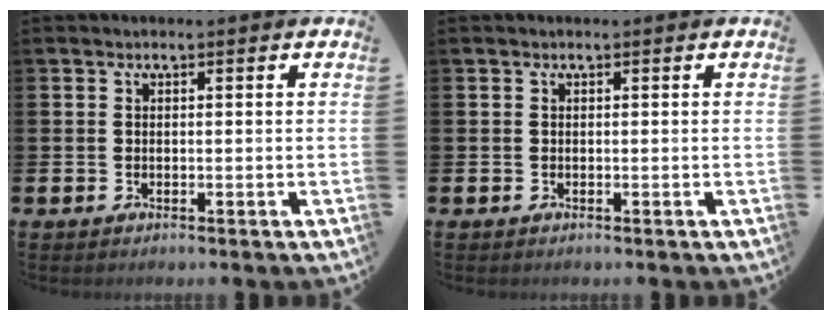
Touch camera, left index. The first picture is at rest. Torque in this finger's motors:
{"motor_torque": [0.00, 0.00, 0.01, -0.01]}